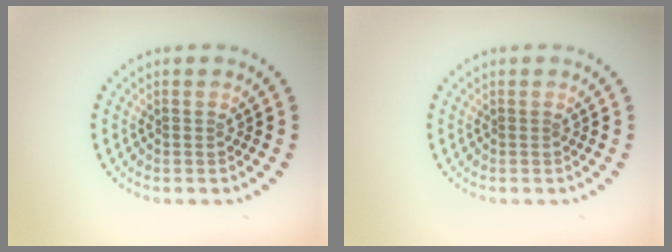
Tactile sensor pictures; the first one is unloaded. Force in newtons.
{"total": 0.0}